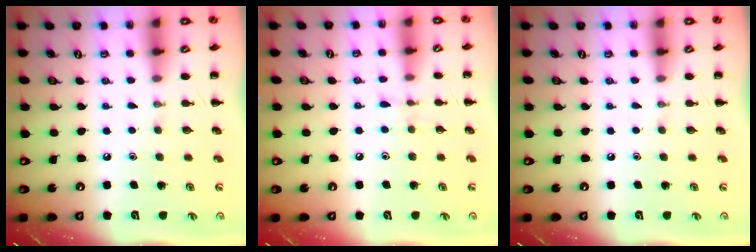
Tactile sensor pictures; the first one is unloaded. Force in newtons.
{"total": 4.9, "press": 4.6, "slide": 1.7}
{"total": 0.0}